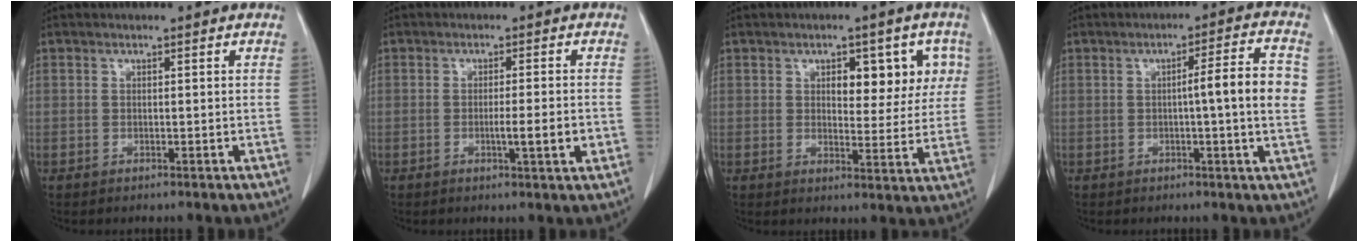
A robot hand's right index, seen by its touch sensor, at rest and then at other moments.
{"total": 4.3, "force": [-1.1, 0.1, 4.1], "torque": [-0.063, -0.005, -0.015]}
{"total": 8.0, "force": [2.8, 4.0, 6.3], "torque": [-0.064, 0.016, 0.035]}
{"total": 8.4, "force": [0.3, -0.3, 8.4], "torque": [-0.115, 0.009, -0.001]}